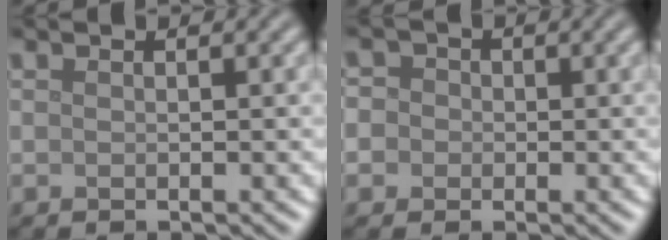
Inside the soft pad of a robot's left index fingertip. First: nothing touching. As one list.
[{"total": 4.5, "force": [0.8, 4.2, 1.6], "torque": [-0.013, 0.037, -0.022]}]